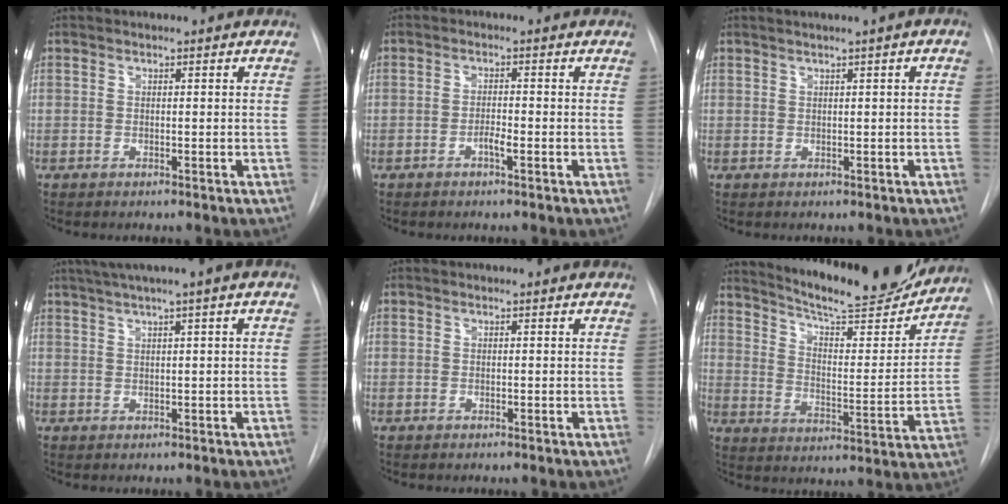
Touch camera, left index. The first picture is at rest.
{"total": 1.7, "force": [-0.8, 0.2, 1.4], "torque": [-0.026, 0.001, -0.016]}
{"total": 2.4, "force": [1.0, -0.2, 2.1], "torque": [-0.038, 0.008, 0.017]}
{"total": 5.6, "force": [3.3, -0.8, 4.5], "torque": [-0.079, 0.023, 0.058]}
{"total": 0.0}
{"total": 19.9, "force": [18.4, 2.0, 7.2], "torque": [-0.114, -0.042, 0.258]}